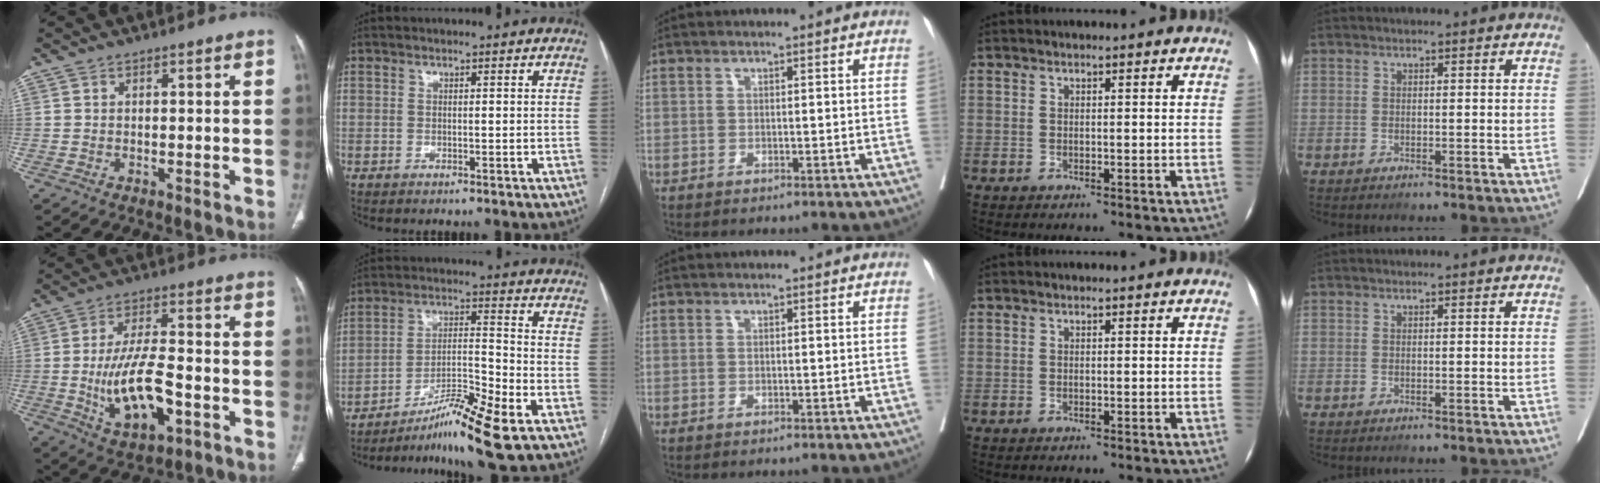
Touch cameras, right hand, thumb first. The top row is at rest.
{"thumb": {"total": 14.2, "force": [-3.8, 6.3, 12.2], "torque": [-0.213, 0.016, -0.059]}, "index": {"total": 12.2, "force": [-7.9, -0.1, 9.4], "torque": [-0.169, -0.014, -0.130]}}